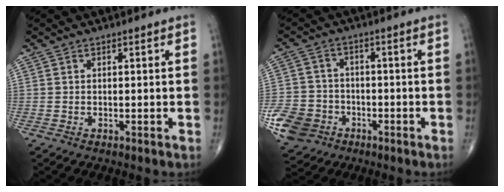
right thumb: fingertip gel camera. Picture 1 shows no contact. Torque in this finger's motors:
{"motor_torque": [0.86, 0.39, 0.19, -0.64, 0.16]}